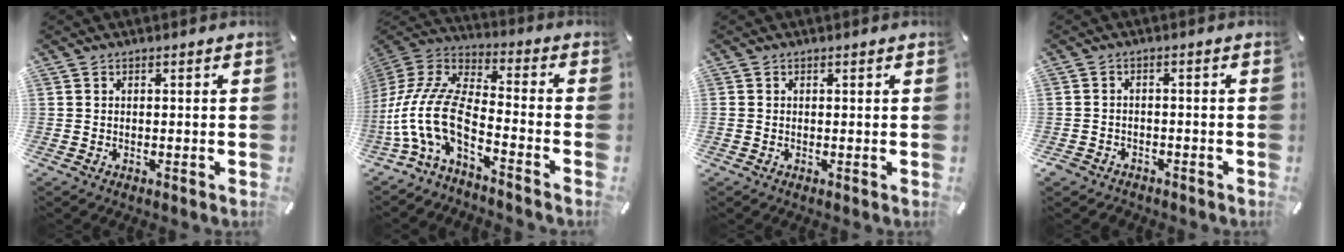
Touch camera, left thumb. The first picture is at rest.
{"total": 14.4, "force": [-7.2, 5.8, 11.0], "torque": [-0.261, -0.007, -0.139]}
{"total": 0.0}
{"total": 2.5, "force": [-1.9, 1.7, 0.3], "torque": [-0.011, 0.010, -0.042]}